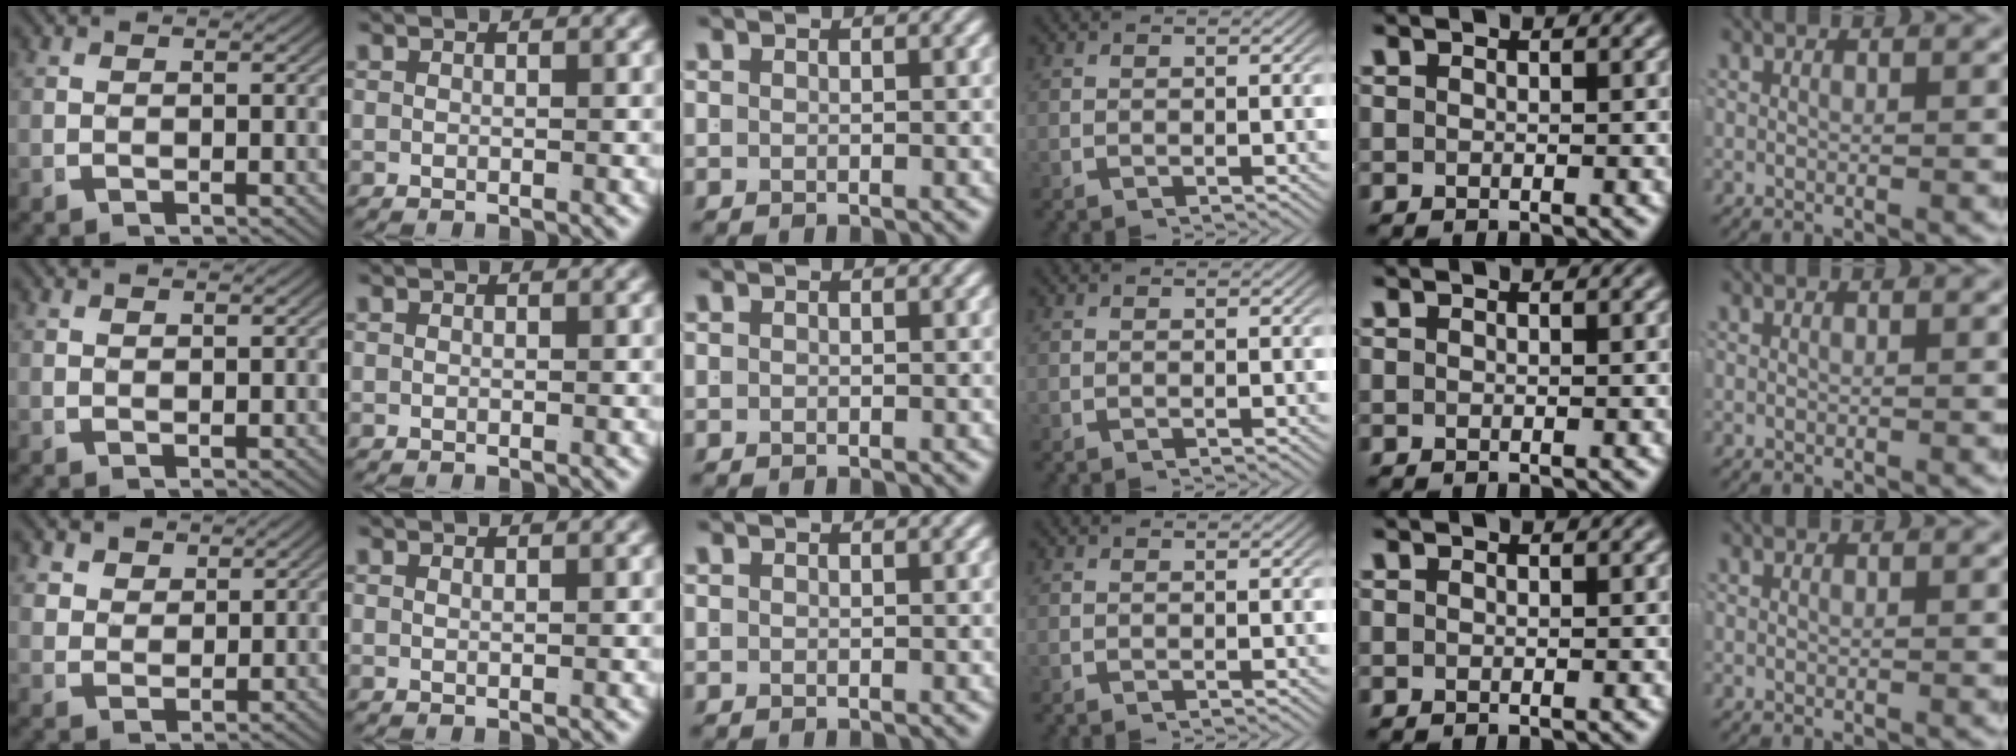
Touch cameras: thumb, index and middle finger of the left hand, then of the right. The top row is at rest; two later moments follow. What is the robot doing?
{"motion": "lift_and_place", "object": "shirt"}